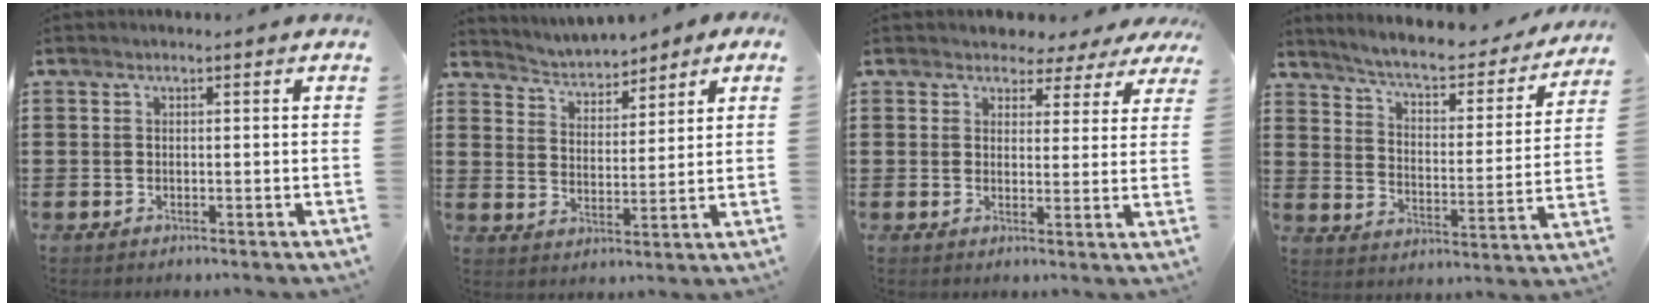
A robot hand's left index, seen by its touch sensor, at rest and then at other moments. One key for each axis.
{"total": 3.9, "fx": 3.8, "fy": 1.1, "fz": 0.2, "tx": -0.027, "ty": -0.020, "tz": 0.063}
{"total": 3.2, "fx": 2.8, "fy": 1.6, "fz": 0.2, "tx": -0.013, "ty": -0.009, "tz": 0.049}
{"total": 5.7, "fx": 5.1, "fy": 0.6, "fz": 2.5, "tx": -0.071, "ty": -0.031, "tz": 0.081}